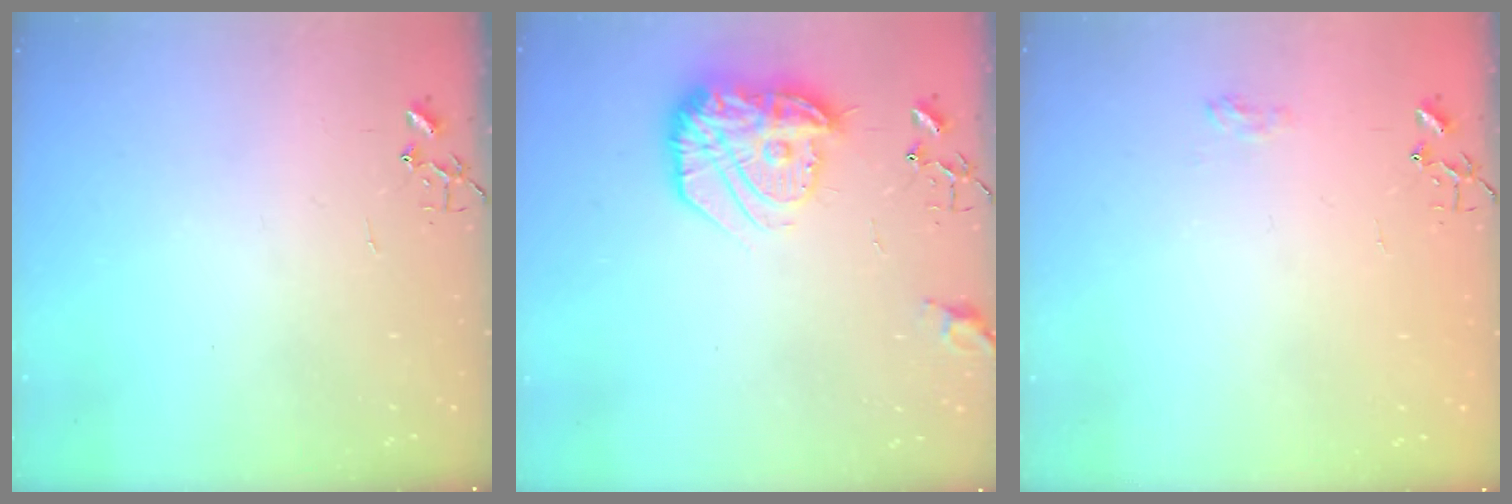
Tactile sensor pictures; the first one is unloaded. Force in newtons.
{"total": 20.4, "press": 20.4, "slide": 1.6}
{"total": 5.8, "press": 5.7, "slide": 0.7}